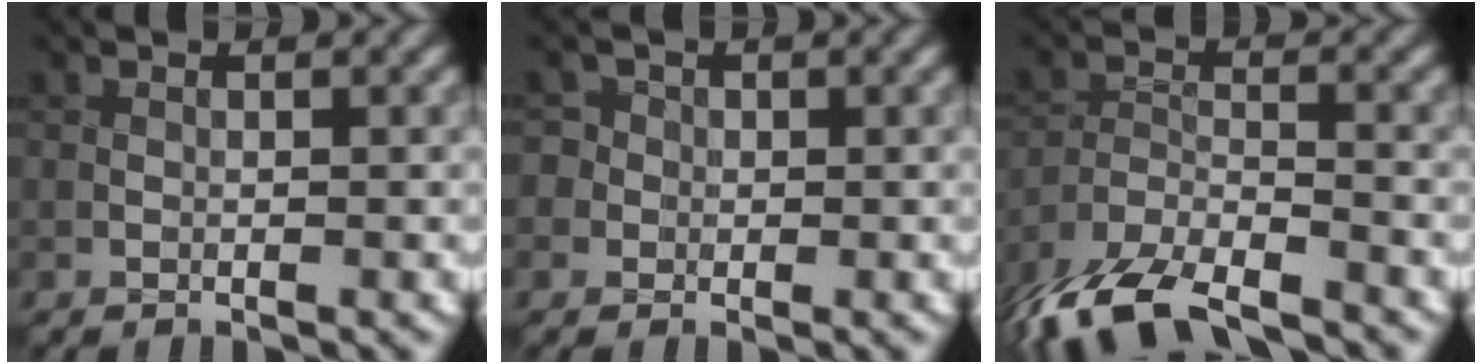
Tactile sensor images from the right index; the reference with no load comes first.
{"total": 3.9, "force": [-0.1, 3.8, 1.0], "torque": [0.009, 0.025, -0.034]}
{"total": 10.3, "force": [-8.6, 3.1, 4.7], "torque": [-0.091, -0.031, -0.149]}